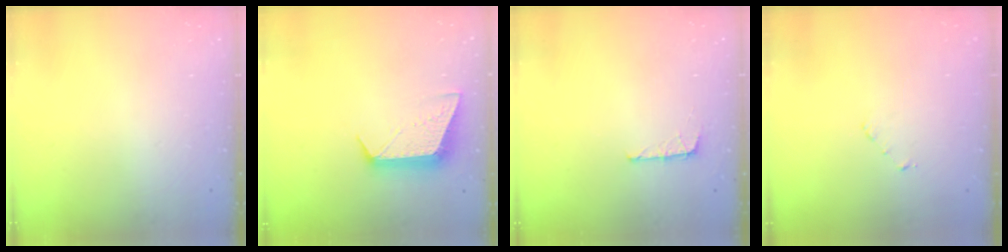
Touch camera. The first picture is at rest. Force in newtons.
{"total": 9.9, "press": 9.9, "slide": 0.2}
{"total": 5.1, "press": 5.1, "slide": 0.3}
{"total": 2.9, "press": 2.9, "slide": 0.2}